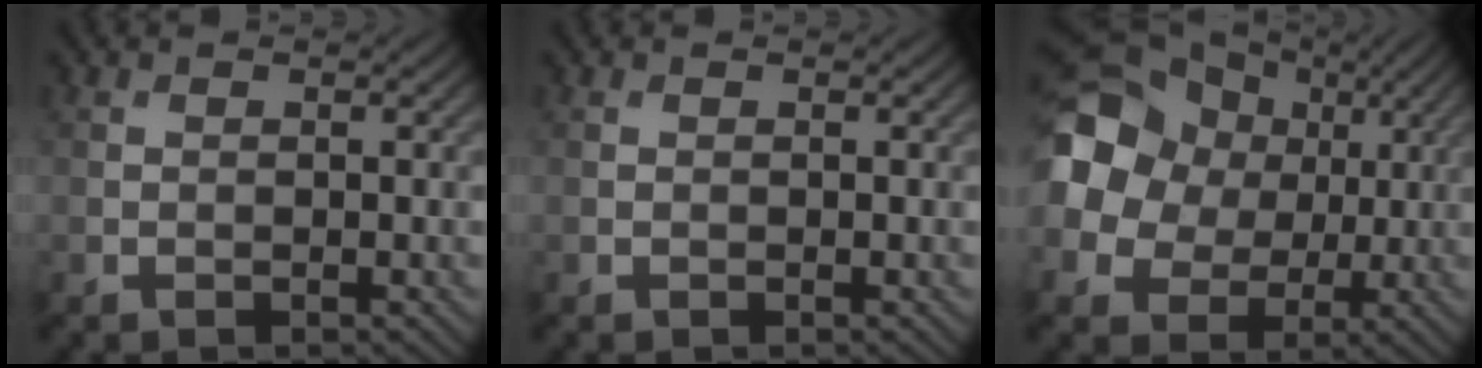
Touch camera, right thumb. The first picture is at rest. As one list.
[{"total": 0.0}, {"total": 16.1, "force": [3.5, 13.8, 7.5], "torque": [-0.242, 0.024, 0.056]}]